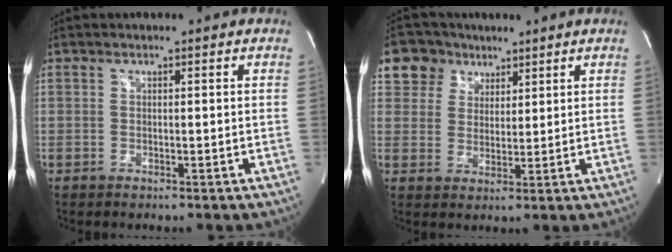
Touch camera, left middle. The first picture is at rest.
{"total": 6.8, "force": [3.9, 5.5, 0.8], "torque": [-0.016, 0.013, 0.074]}